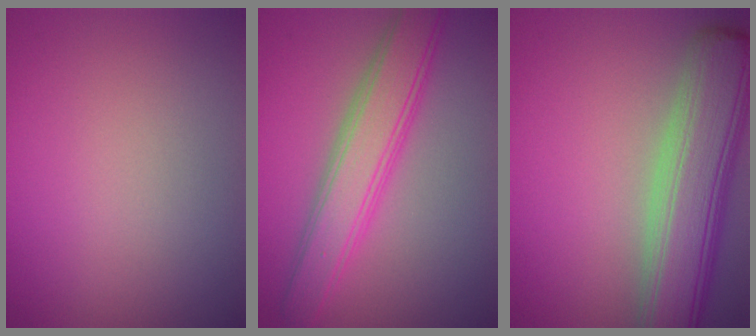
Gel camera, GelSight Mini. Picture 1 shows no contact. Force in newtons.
{"total": 5.2, "press": 5.2, "slide": 0.1}
{"total": 8.4, "press": 8.4, "slide": 0.8}